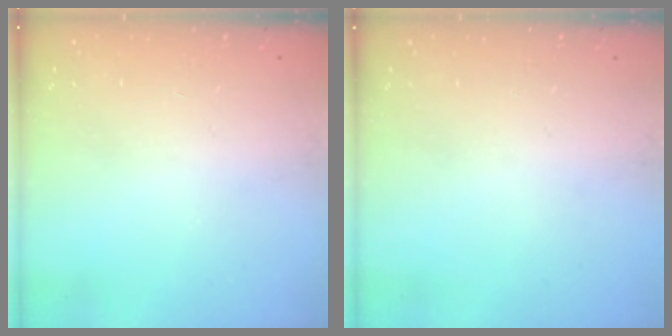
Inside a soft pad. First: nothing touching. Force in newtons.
{"total": 0.0}